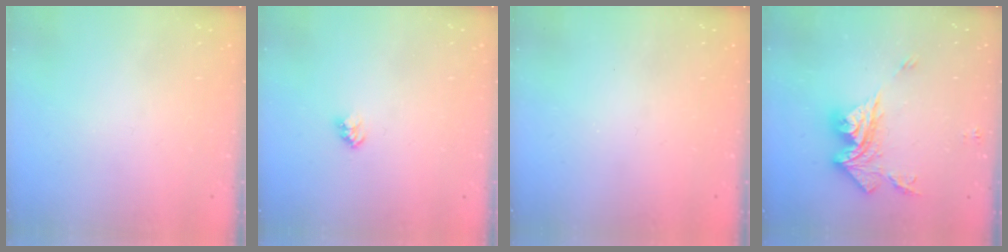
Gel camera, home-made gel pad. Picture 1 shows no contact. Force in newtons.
{"total": 2.5, "press": 2.4, "slide": 0.4}
{"total": 0.0}
{"total": 14.4, "press": 14.3, "slide": 1.7}